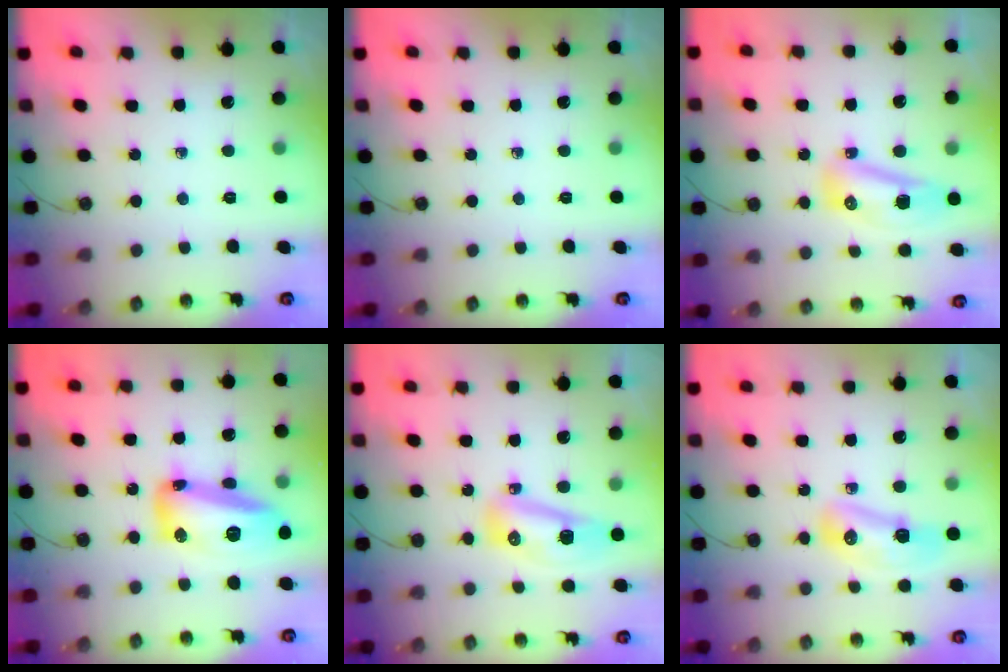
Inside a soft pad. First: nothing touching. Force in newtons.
{"total": 0.0}
{"total": 9.4, "press": 9.4, "slide": 1.2}
{"total": 16.7, "press": 16.6, "slide": 2.2}
{"total": 9.9, "press": 9.8, "slide": 1.5}
{"total": 9.0, "press": 8.9, "slide": 1.4}